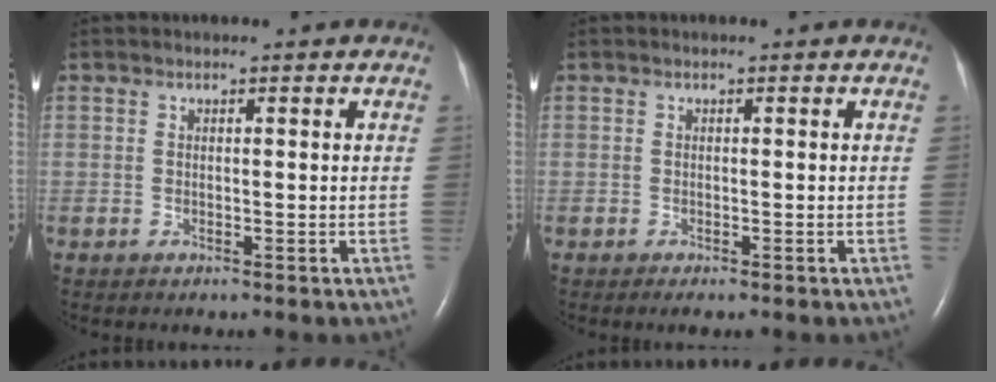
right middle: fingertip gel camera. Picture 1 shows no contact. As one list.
[{"total": 0.9, "force": [-0.6, 0.1, 0.6], "torque": [-0.008, -0.003, -0.008]}]